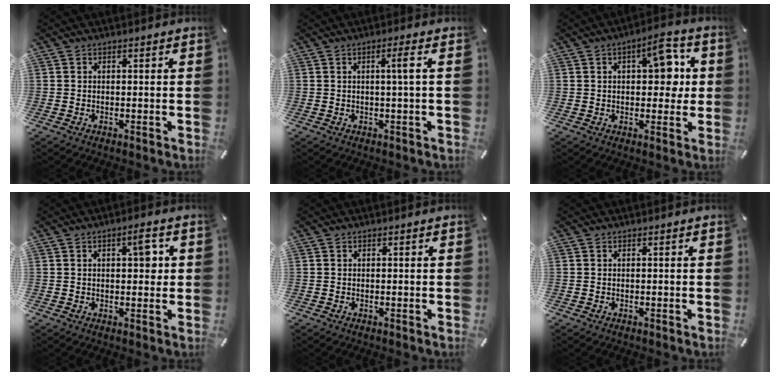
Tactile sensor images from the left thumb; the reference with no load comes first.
{"total": 3.7, "force": [0.6, 0.0, 3.7], "torque": [-0.071, -0.001, 0.006]}
{"total": 10.1, "force": [2.3, 5.5, 8.2], "torque": [-0.100, -0.004, 0.032]}
{"total": 5.4, "force": [1.2, 2.5, 4.6], "torque": [-0.050, -0.006, 0.009]}
{"total": 0.0}
{"total": 0.0}